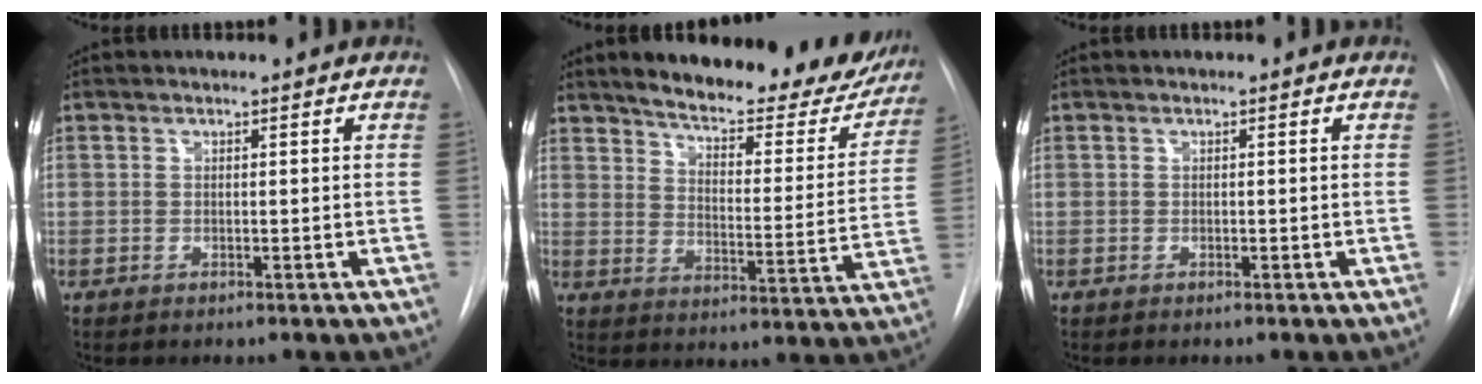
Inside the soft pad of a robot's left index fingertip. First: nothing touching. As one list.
[{"total": 22.1, "force": [19.0, 5.9, 9.6], "torque": [-0.124, -0.037, 0.235]}, {"total": 0.0}]